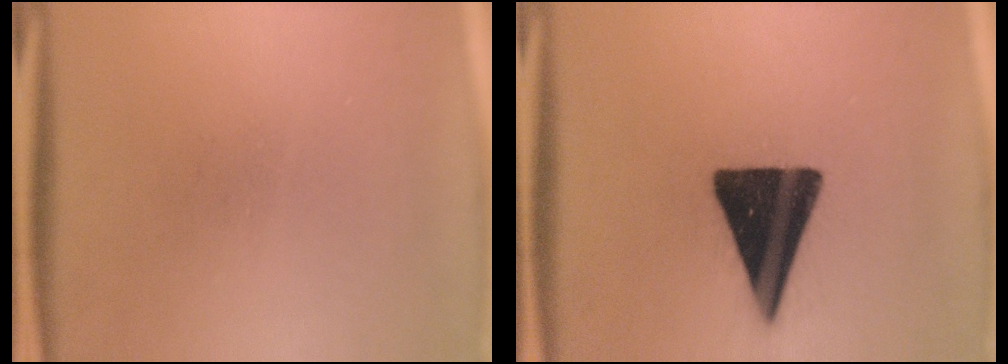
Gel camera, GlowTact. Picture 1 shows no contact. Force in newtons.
{"total": 18.9}